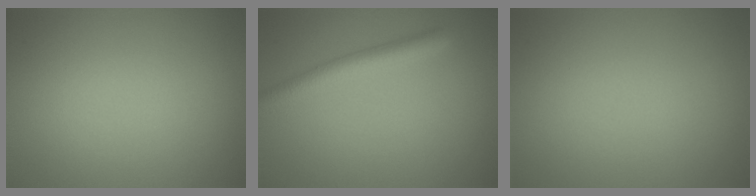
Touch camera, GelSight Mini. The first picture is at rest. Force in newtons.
{"total": 3.3, "press": 3.3, "slide": 0.1}
{"total": 0.0}